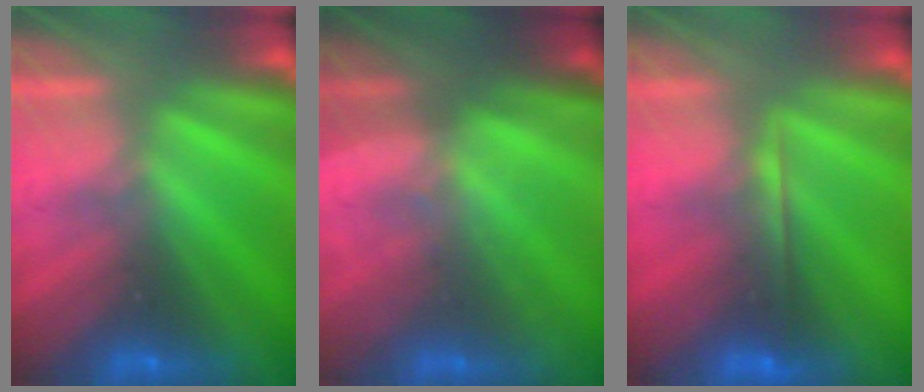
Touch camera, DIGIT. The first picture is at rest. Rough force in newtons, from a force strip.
{"total": 1.3}
{"total": 2.0}